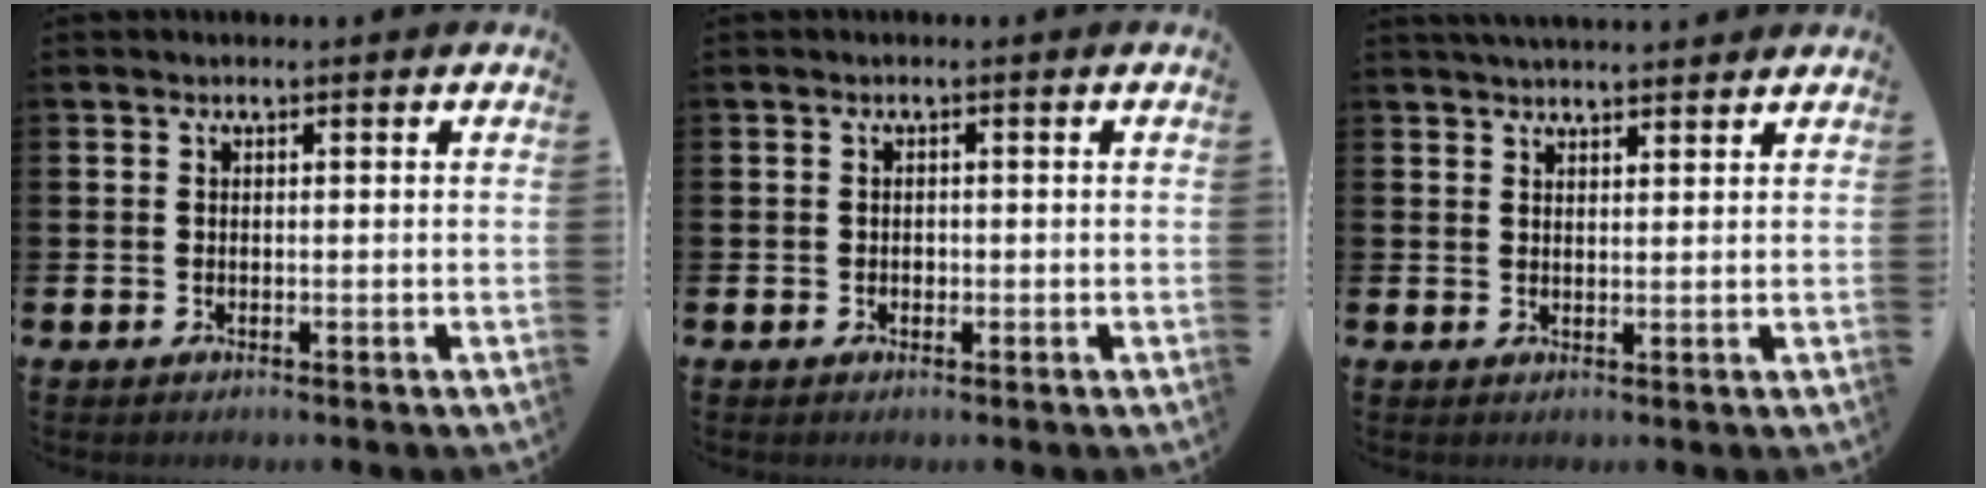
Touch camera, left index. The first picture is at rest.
{"total": 0.6, "force": [-0.1, 0.6, 0.2], "torque": [-0.002, 0.003, -0.004]}
{"total": 2.8, "force": [2.8, 0.2, 0.4], "torque": [-0.001, -0.014, 0.049]}